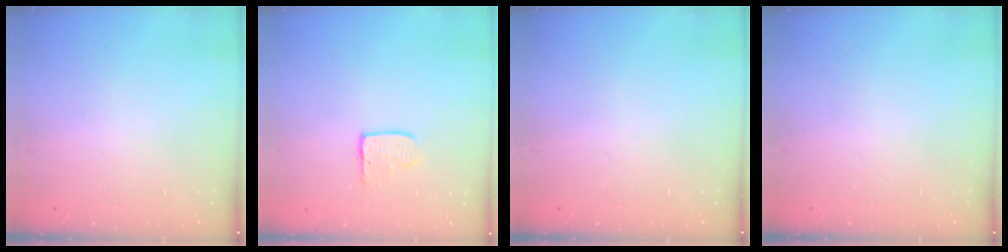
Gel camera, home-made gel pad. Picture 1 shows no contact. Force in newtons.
{"total": 3.4, "press": 3.4, "slide": 0.3}
{"total": 0.0}
{"total": 0.0}